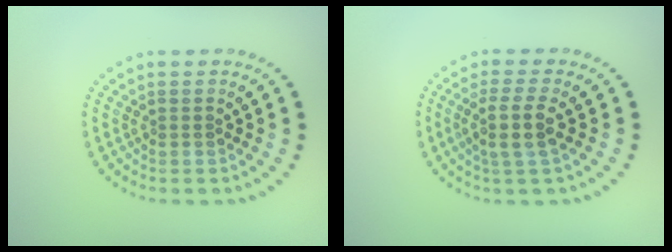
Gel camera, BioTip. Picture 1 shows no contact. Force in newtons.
{"total": 2.8, "press": 2.5, "slide": 1.4}